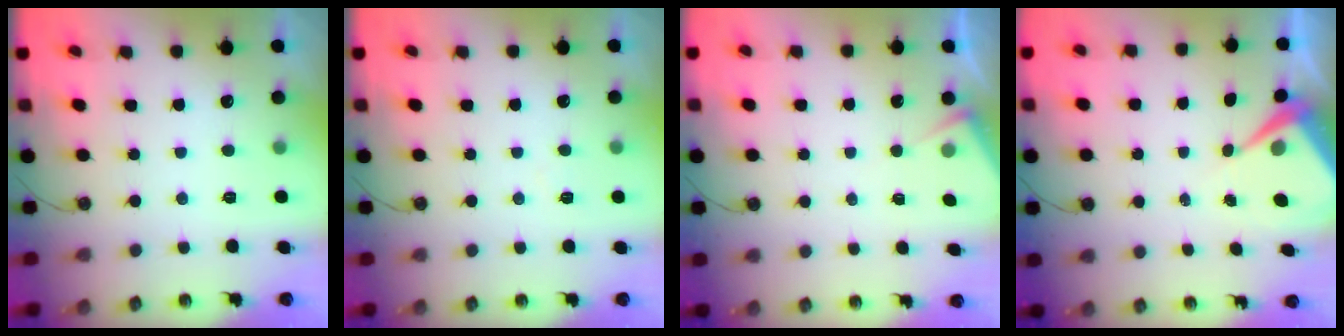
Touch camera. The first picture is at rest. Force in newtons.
{"total": 3.8, "press": 3.8, "slide": 0.6}
{"total": 3.5, "press": 3.5, "slide": 0.6}
{"total": 5.6, "press": 5.6, "slide": 0.5}